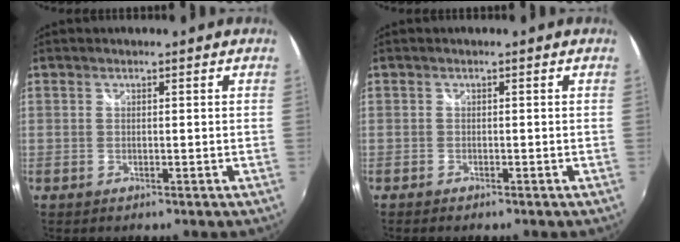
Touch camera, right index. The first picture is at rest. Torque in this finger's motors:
{"motor_torque": [-0.23, -0.23, 0.03, 0.01]}